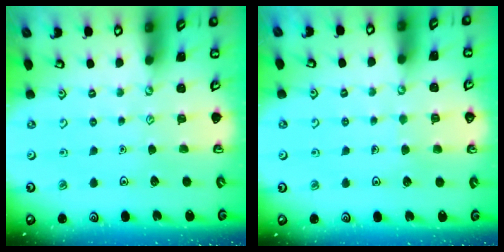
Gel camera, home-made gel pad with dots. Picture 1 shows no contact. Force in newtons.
{"total": 4.4, "press": 4.4, "slide": 0.3}